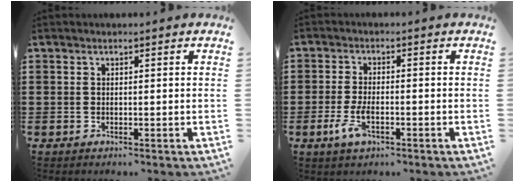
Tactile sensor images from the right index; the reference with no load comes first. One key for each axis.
{"total": 4.5, "fx": -1.7, "fy": 1.8, "fz": 3.7, "tx": -0.085, "ty": -0.005, "tz": -0.034}